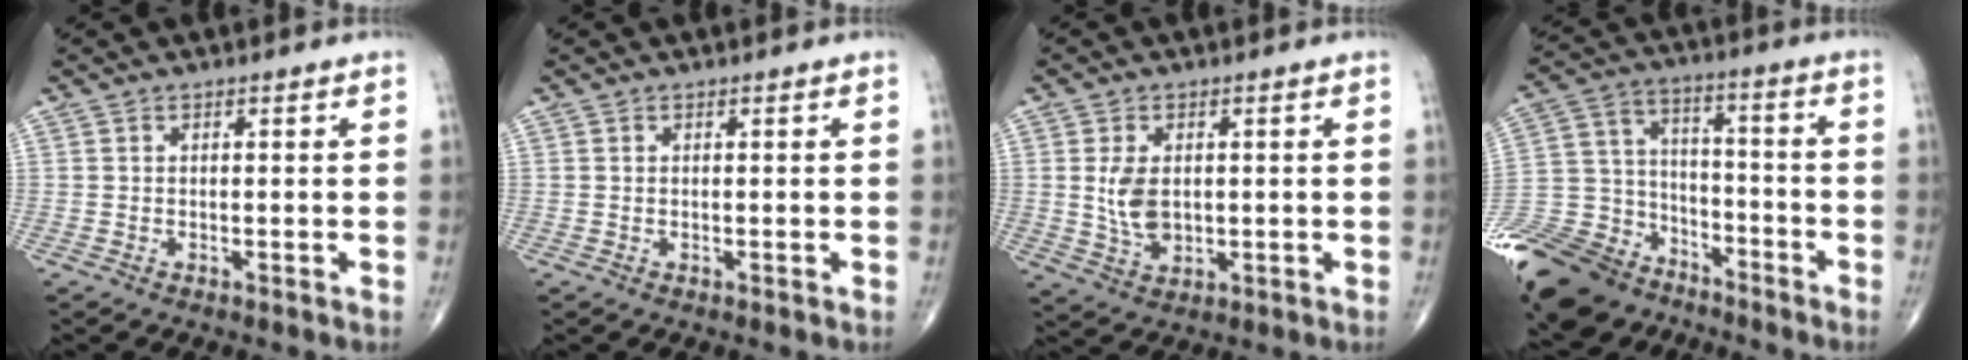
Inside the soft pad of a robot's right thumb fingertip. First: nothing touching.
{"total": 0.0}
{"total": 6.3, "force": [0.6, 4.0, 4.8], "torque": [-0.081, -0.009, 0.020]}
{"total": 24.1, "force": [-17.4, 14.1, 8.9], "torque": [-0.215, 0.065, -0.303]}